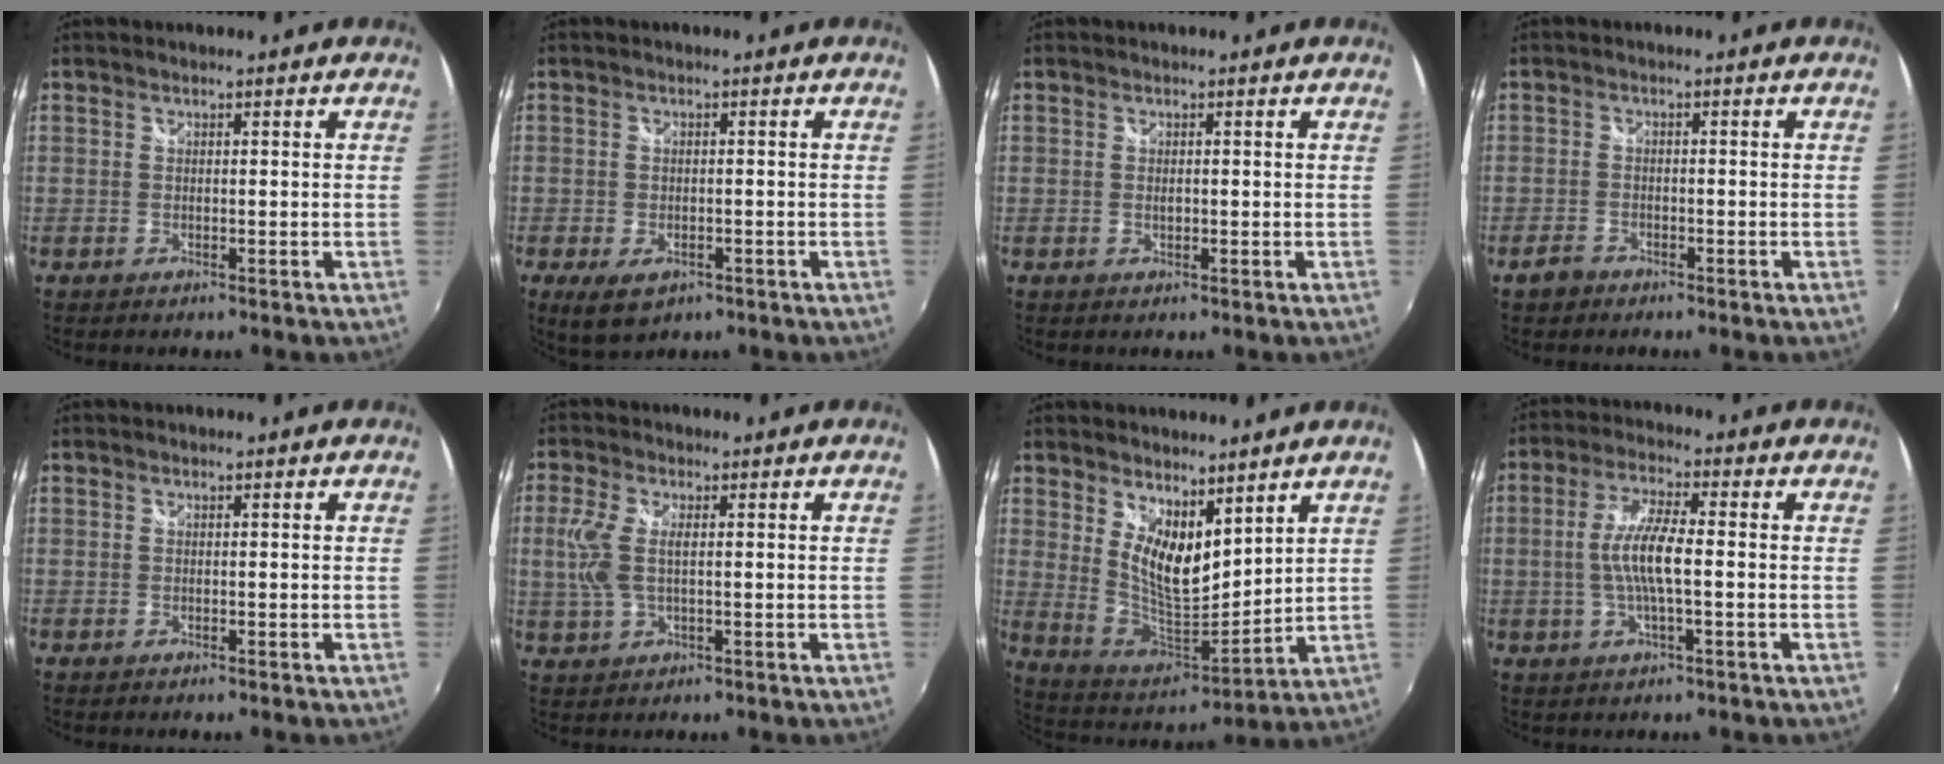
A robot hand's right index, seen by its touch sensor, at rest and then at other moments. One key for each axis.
{"total": 5.6, "fx": -2.8, "fy": 3.3, "fz": 3.6, "tx": -0.077, "ty": -0.018, "tz": -0.044}
{"total": 0.9, "fx": 0.0, "fy": 0.6, "fz": 0.6, "tx": -0.011, "ty": -0.001, "tz": -0.001}
{"total": 2.7, "fx": -1.9, "fy": 1.7, "fz": 0.8, "tx": -0.025, "ty": 0.002, "tz": -0.035}
{"total": 0.0}
{"total": 6.3, "fx": 0.7, "fy": 2.8, "fz": 5.6, "tx": -0.127, "ty": 0.001, "tz": 0.014}
{"total": 11.8, "fx": 6.5, "fy": 5.1, "fz": 8.4, "tx": -0.150, "ty": -0.014, "tz": 0.130}
{"total": 8.0, "fx": -0.9, "fy": 1.4, "fz": 7.8, "tx": -0.155, "ty": 0.003, "tz": -0.016}